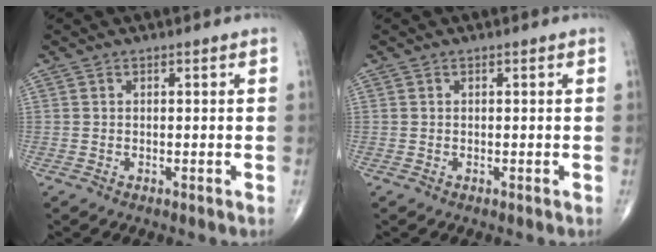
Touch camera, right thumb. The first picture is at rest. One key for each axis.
{"total": 0.0}